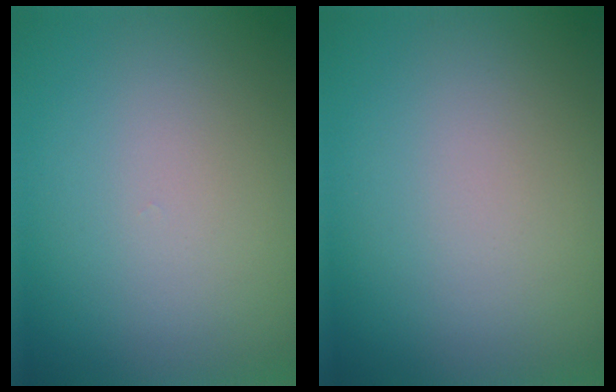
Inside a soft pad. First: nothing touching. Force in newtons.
{"total": 0.0}